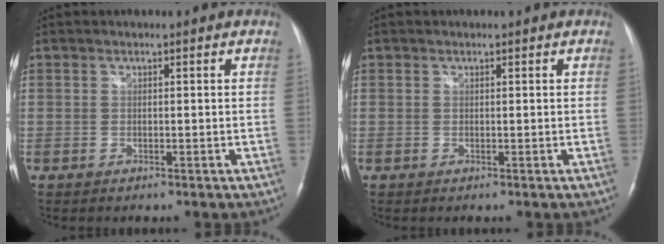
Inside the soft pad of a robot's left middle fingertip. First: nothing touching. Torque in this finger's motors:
{"motor_torque": [-0.16, -0.13, -0.09, -0.01]}